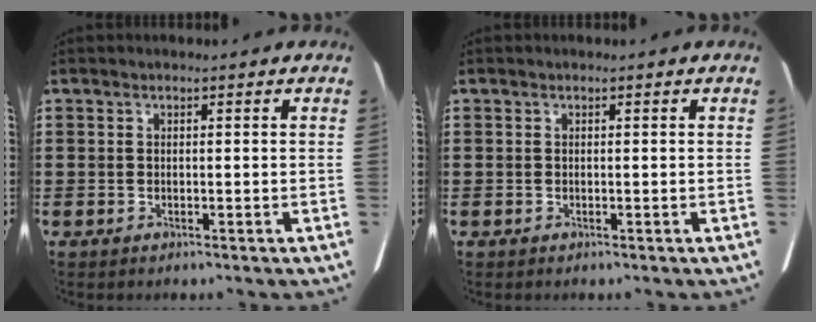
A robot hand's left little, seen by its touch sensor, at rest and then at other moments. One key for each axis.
{"total": 0.0}